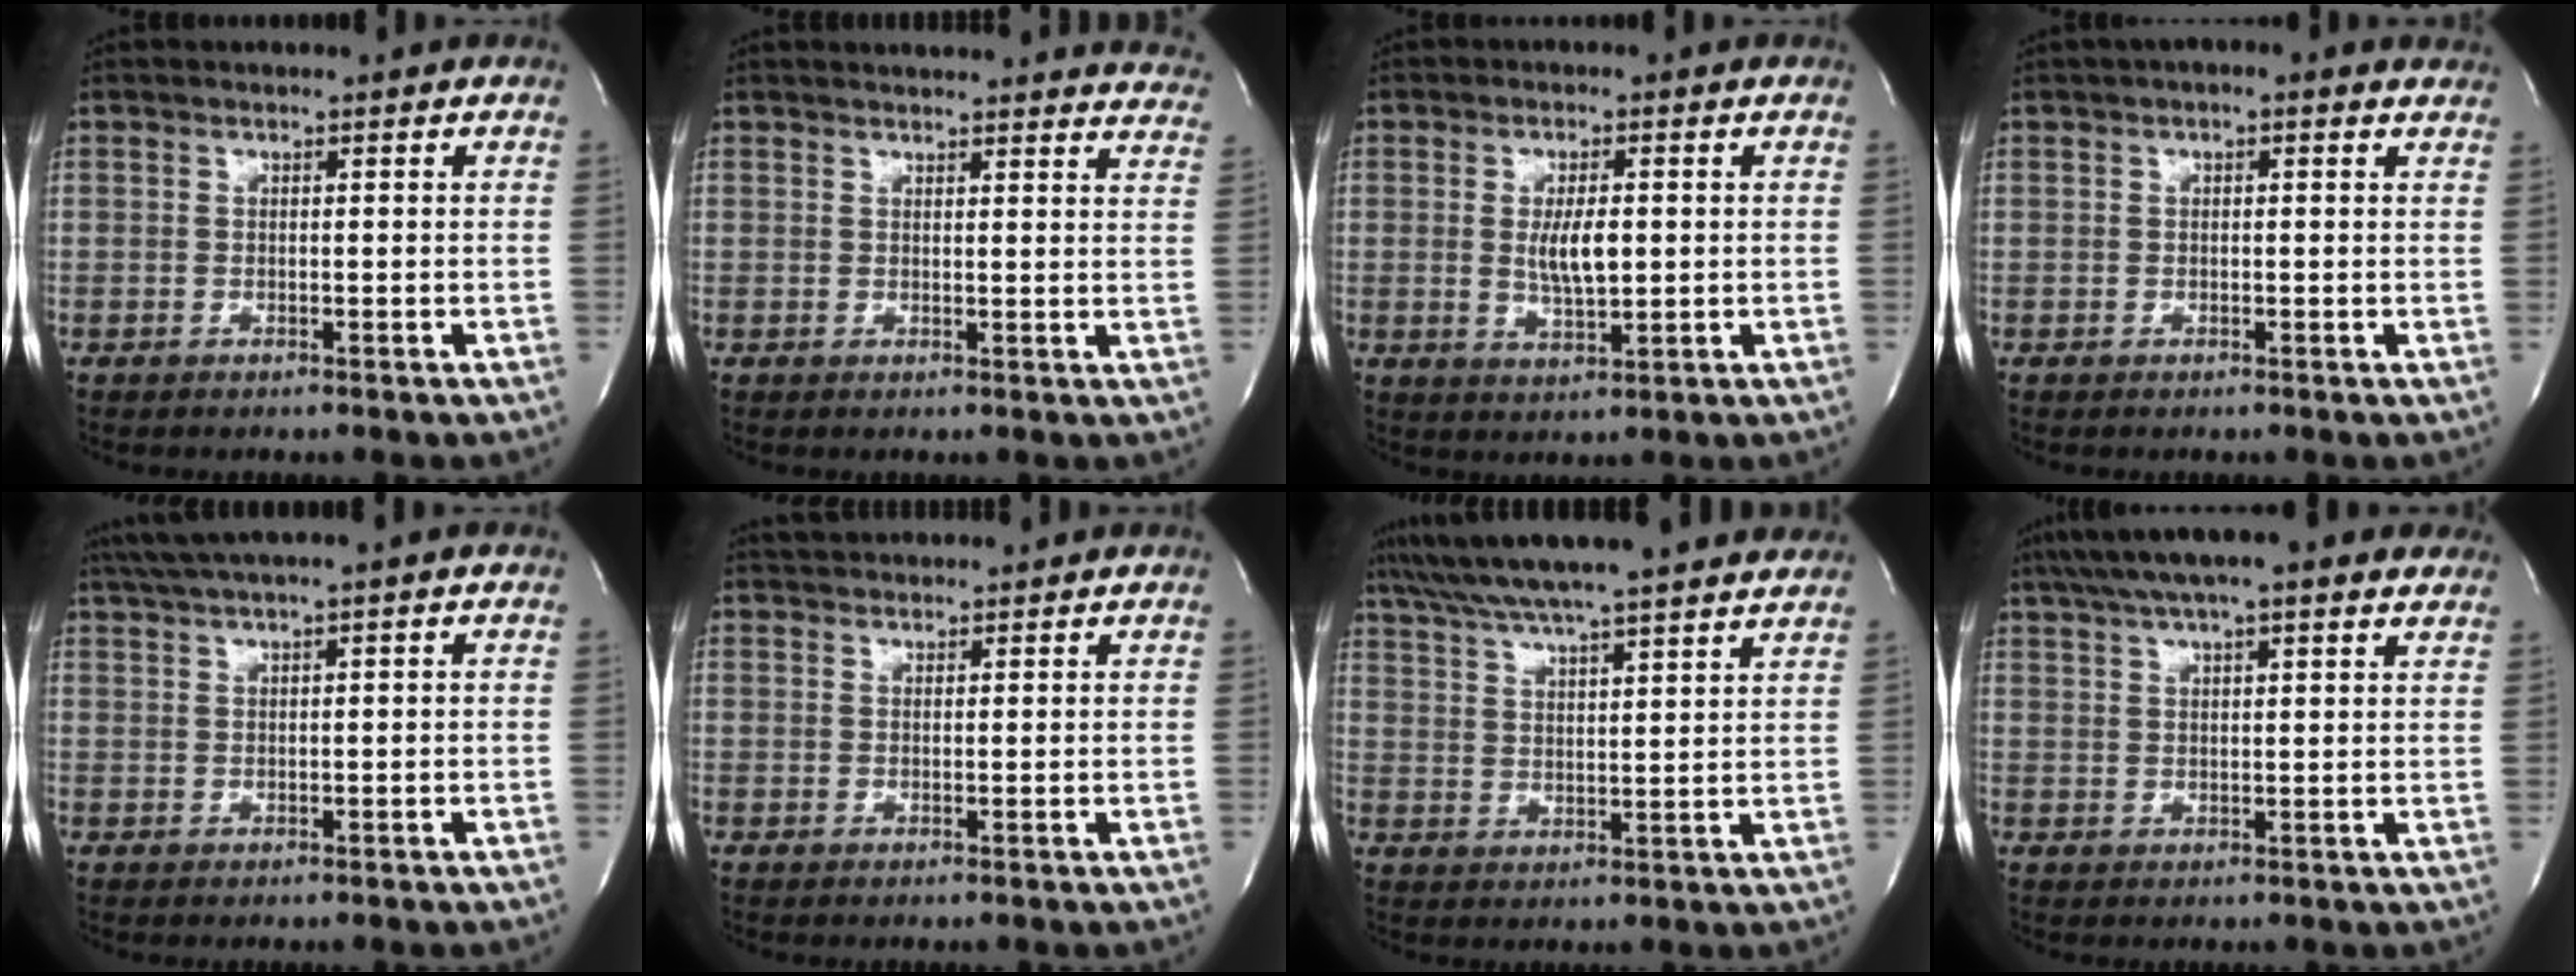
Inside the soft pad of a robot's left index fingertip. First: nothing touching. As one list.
[{"total": 20.8, "force": [20.0, 3.0, 4.9], "torque": [-0.066, -0.060, 0.214]}, {"total": 5.2, "force": [0.3, 1.5, 5.0], "torque": [-0.094, -0.006, 0.010]}, {"total": 4.1, "force": [2.8, 1.5, 2.6], "torque": [-0.032, 0.023, 0.028]}, {"total": 4.0, "force": [3.1, -1.1, 2.2], "torque": [-0.047, 0.017, 0.063]}, {"total": 4.9, "force": [4.7, 0.8, 1.0], "torque": [-0.017, 0.033, 0.069]}, {"total": 21.7, "force": [19.1, 1.0, 10.2], "torque": [-0.176, 0.023, 0.270]}, {"total": 16.6, "force": [13.2, 3.0, 9.7], "torque": [-0.162, 0.053, 0.180]}]